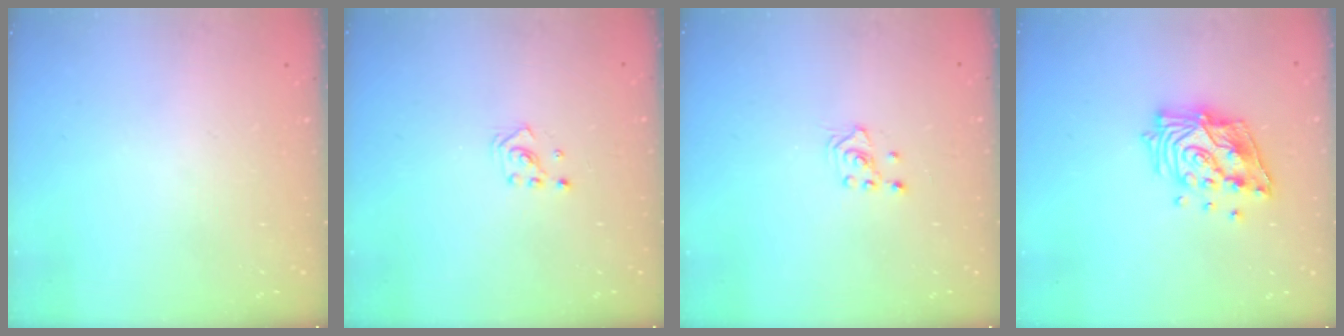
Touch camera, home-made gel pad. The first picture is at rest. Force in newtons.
{"total": 2.2, "press": 2.2, "slide": 0.2}
{"total": 2.1, "press": 2.1, "slide": 0.2}
{"total": 15.2, "press": 15.0, "slide": 1.8}